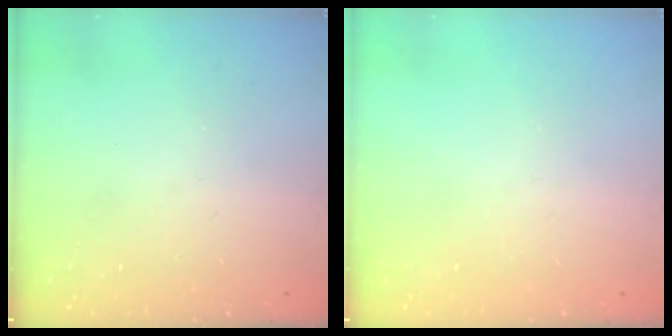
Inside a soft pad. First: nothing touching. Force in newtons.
{"total": 0.0}